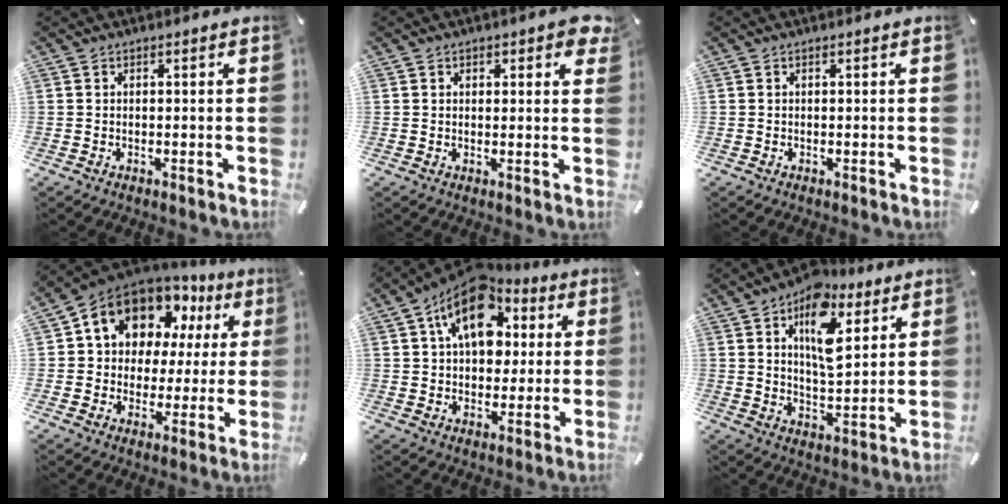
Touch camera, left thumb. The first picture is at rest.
{"total": 2.5, "force": [1.4, 1.4, 1.6], "torque": [-0.010, -0.004, 0.018]}
{"total": 0.0}
{"total": 13.2, "force": [7.1, 10.1, 4.7], "torque": [-0.098, -0.045, 0.135]}
{"total": 16.0, "force": [6.5, 10.8, 10.0], "torque": [-0.173, -0.017, 0.117]}
{"total": 15.4, "force": [7.6, 8.5, 10.4], "torque": [-0.153, -0.025, 0.129]}